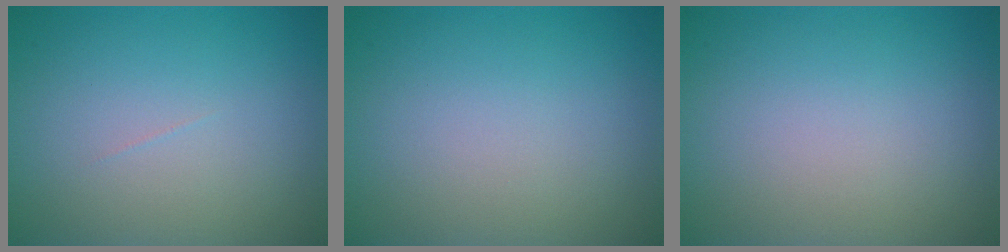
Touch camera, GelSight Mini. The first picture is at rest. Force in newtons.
{"total": 0.0}
{"total": 0.0}